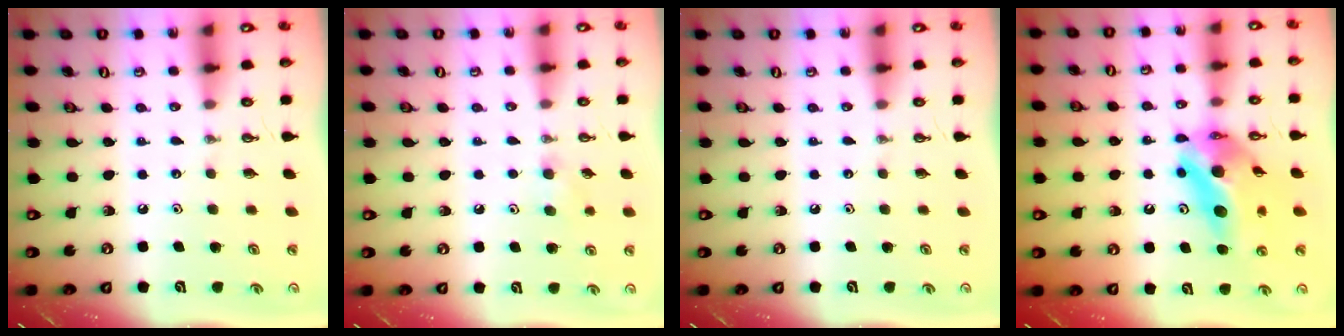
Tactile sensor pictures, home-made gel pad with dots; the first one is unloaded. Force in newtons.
{"total": 5.8, "press": 5.4, "slide": 2.3}
{"total": 0.0}
{"total": 14.7, "press": 13.0, "slide": 6.8}